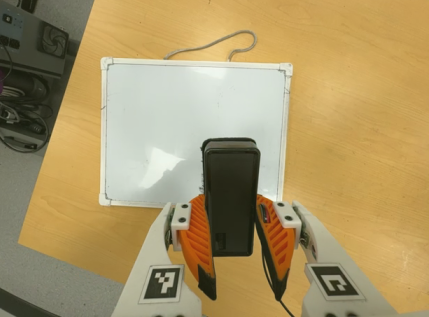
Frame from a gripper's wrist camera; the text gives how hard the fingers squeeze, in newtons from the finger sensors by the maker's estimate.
{"total": 7.7, "left": 6.7, "right": 8.8}